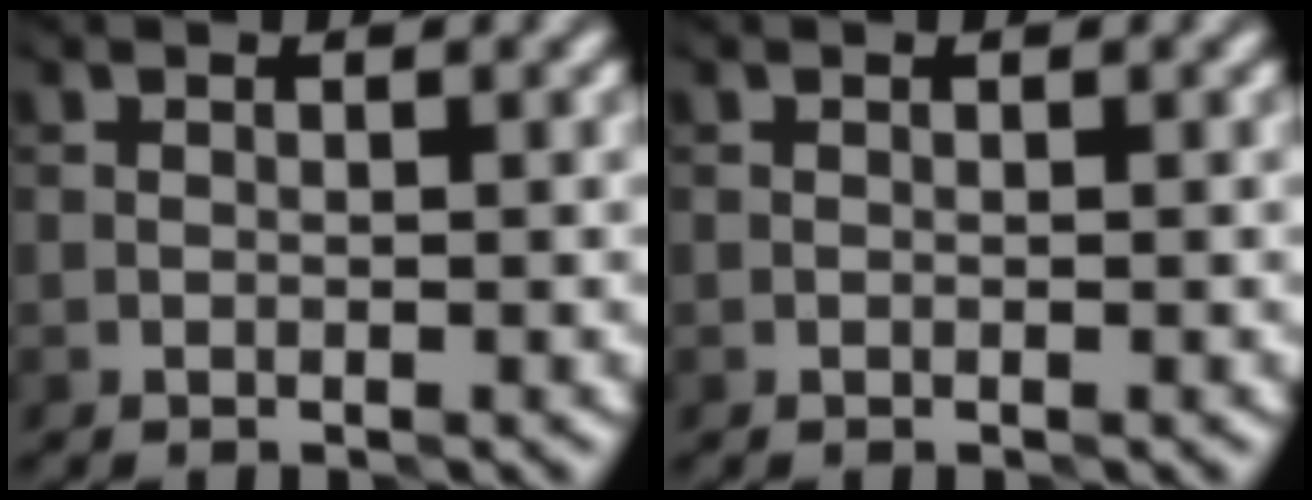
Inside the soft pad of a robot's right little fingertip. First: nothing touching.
{"total": 0.0}